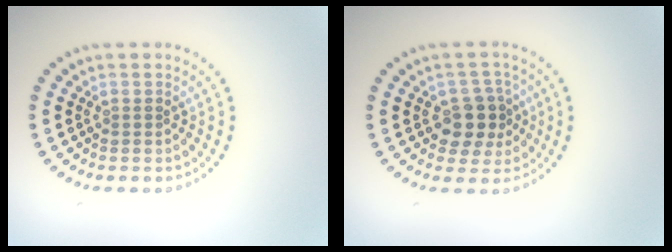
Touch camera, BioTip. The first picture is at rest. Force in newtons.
{"total": 3.6, "press": 3.4, "slide": 1.2}